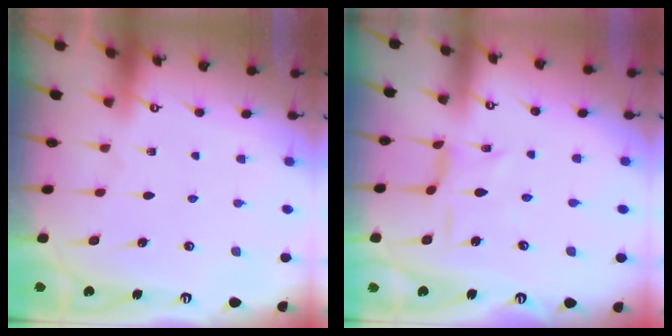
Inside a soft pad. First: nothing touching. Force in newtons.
{"total": 2.3, "press": 2.3, "slide": 0.2}